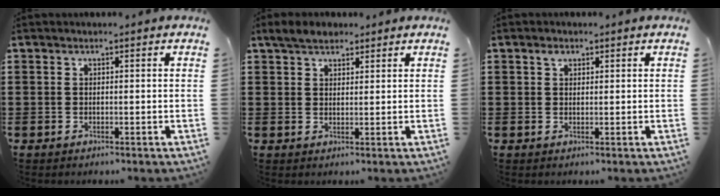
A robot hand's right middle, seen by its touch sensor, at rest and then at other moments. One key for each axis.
{"total": 2.8, "fx": 2.6, "fy": 0.8, "fz": 0.7, "tx": -0.021, "ty": 0.005, "tz": 0.050}
{"total": 1.4, "fx": 0.9, "fy": 0.8, "fz": 0.7, "tx": -0.008, "ty": 0.000, "tz": 0.015}